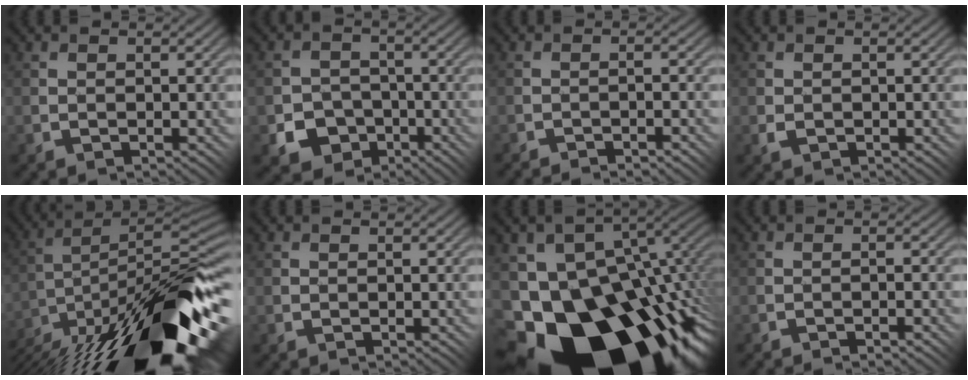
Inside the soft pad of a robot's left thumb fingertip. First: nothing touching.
{"total": 7.1, "force": [-3.8, 5.7, 1.9], "torque": [-0.036, -0.014, -0.090]}
{"total": 2.5, "force": [-2.4, 0.1, 0.6], "torque": [-0.007, 0.010, -0.042]}
{"total": 0.6, "force": [-0.3, 0.5, 0.3], "torque": [-0.006, -0.001, -0.007]}
{"total": 19.7, "force": [-13.8, 4.6, 13.2], "torque": [-0.181, 0.002, -0.221]}
{"total": 0.0}
{"total": 20.9, "force": [-11.4, 12.4, 12.4], "torque": [-0.167, -0.059, -0.131]}
{"total": 1.5, "force": [-1.5, 0.0, 0.4], "torque": [-0.003, 0.008, -0.025]}